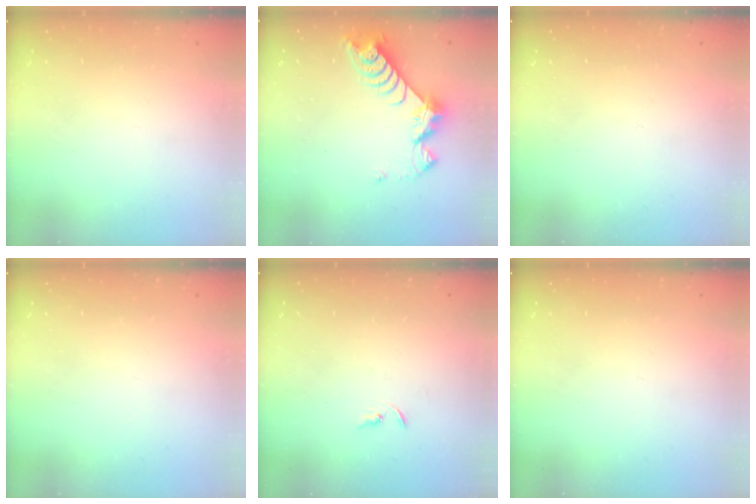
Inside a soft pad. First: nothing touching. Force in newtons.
{"total": 8.2, "press": 8.2, "slide": 0.5}
{"total": 0.0}
{"total": 0.0}
{"total": 2.2, "press": 2.2, "slide": 0.2}
{"total": 0.0}